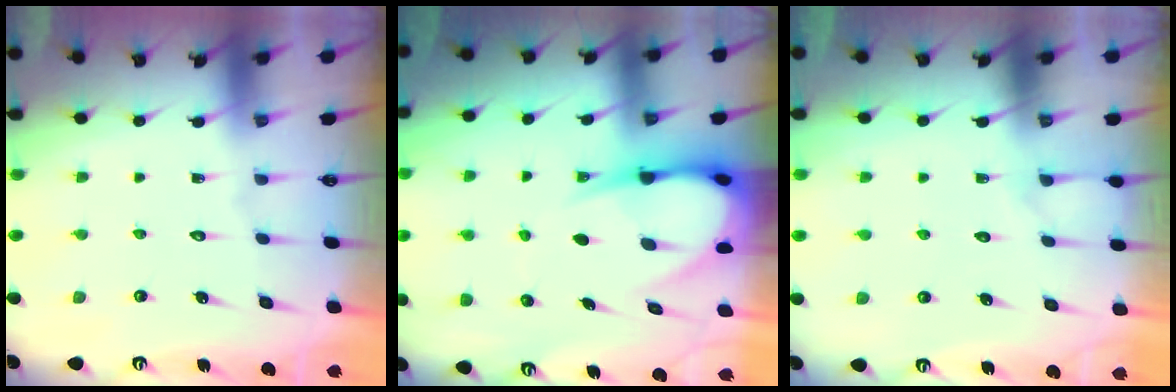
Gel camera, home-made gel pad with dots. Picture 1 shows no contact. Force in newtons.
{"total": 10.9, "press": 10.8, "slide": 1.2}
{"total": 4.3, "press": 4.2, "slide": 0.5}